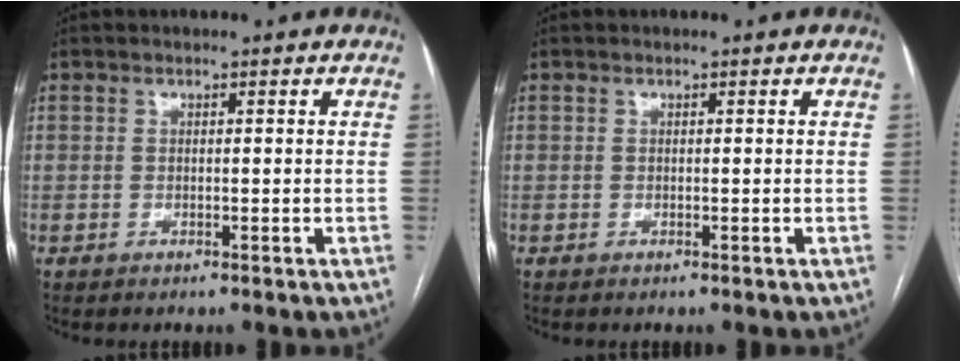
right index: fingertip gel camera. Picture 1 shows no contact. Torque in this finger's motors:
{"motor_torque": [0.00, 0.00, 0.00, 0.00]}